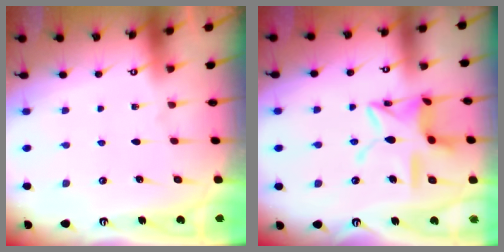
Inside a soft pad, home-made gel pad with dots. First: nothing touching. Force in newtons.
{"total": 14.9, "press": 14.9, "slide": 1.3}